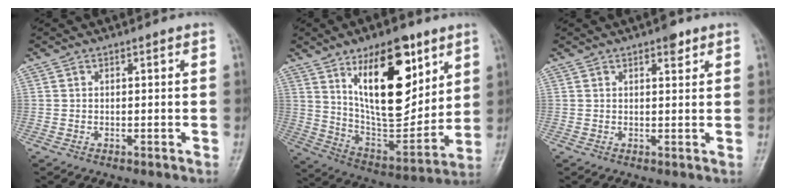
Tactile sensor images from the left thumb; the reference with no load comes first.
{"total": 21.8, "force": [9.7, 10.2, 16.7], "torque": [-0.209, -0.053, 0.173]}
{"total": 2.5, "force": [1.6, 1.1, 1.6], "torque": [-0.014, -0.007, 0.021]}